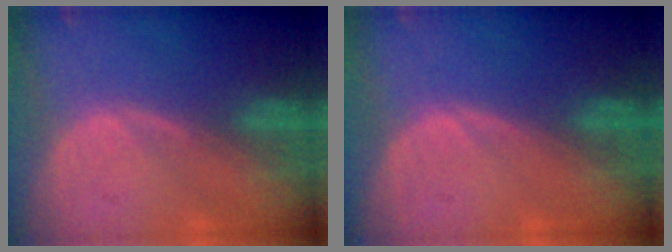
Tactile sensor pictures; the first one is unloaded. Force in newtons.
{"total": 0.0}